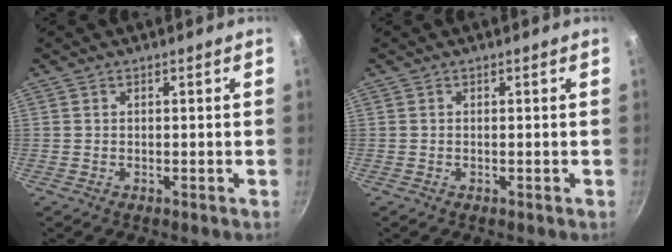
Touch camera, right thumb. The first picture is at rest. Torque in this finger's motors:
{"motor_torque": [0.22, -0.02, -0.02, -0.42, -0.02]}